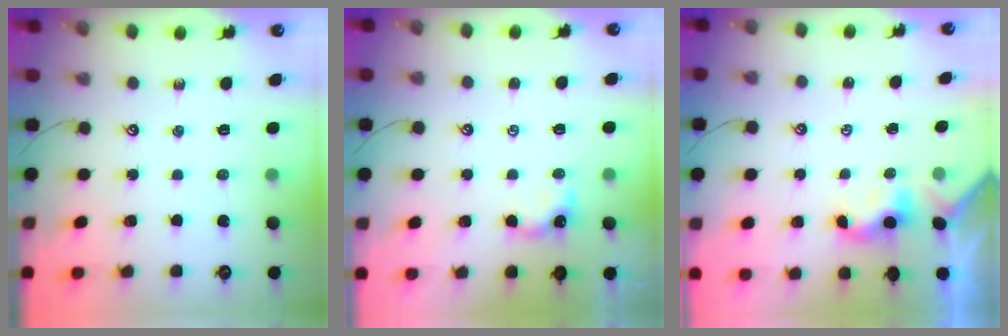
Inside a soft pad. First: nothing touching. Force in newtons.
{"total": 0.8, "press": 0.6, "slide": 0.4}
{"total": 0.7, "press": 0.6, "slide": 0.4}